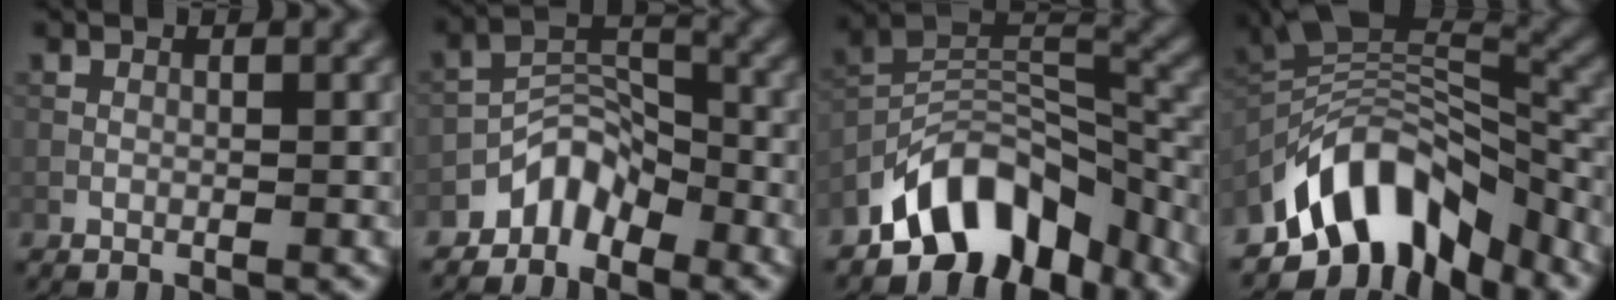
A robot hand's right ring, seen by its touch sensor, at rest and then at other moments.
{"total": 3.8, "force": [-3.0, 1.9, 1.1], "torque": [-0.009, 0.014, -0.061]}
{"total": 9.1, "force": [-6.4, 4.5, 4.6], "torque": [-0.054, 0.002, -0.123]}
{"total": 10.3, "force": [-6.5, 5.1, 6.1], "torque": [-0.093, 0.013, -0.125]}